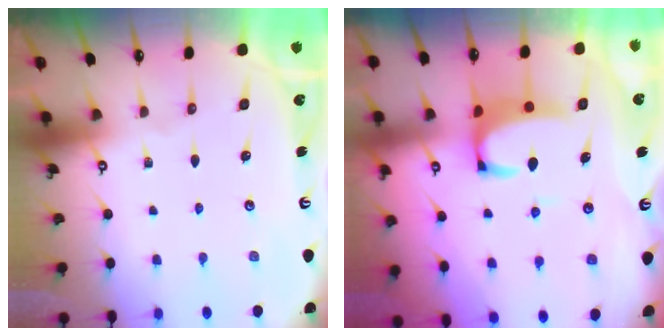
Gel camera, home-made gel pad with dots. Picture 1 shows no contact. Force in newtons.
{"total": 4.6, "press": 4.5, "slide": 0.6}